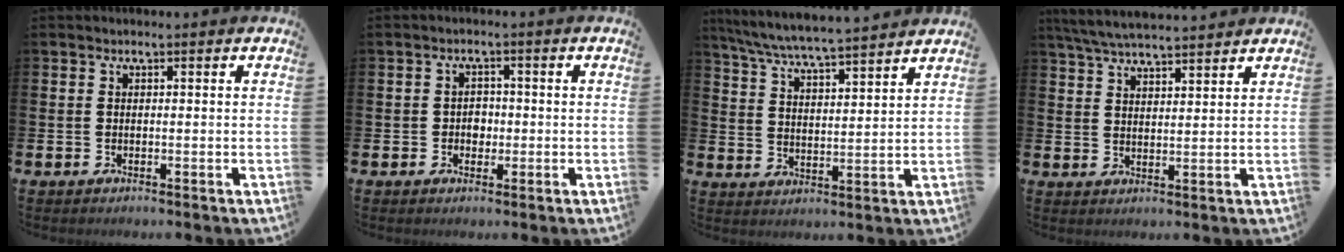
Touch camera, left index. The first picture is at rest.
{"total": 2.6, "force": [-0.5, 2.4, 0.8], "torque": [-0.012, 0.003, -0.018]}
{"total": 6.5, "force": [6.2, -0.3, 1.7], "torque": [-0.064, -0.041, 0.109]}
{"total": 5.3, "force": [5.2, 0.4, 1.2], "torque": [-0.040, -0.020, 0.094]}